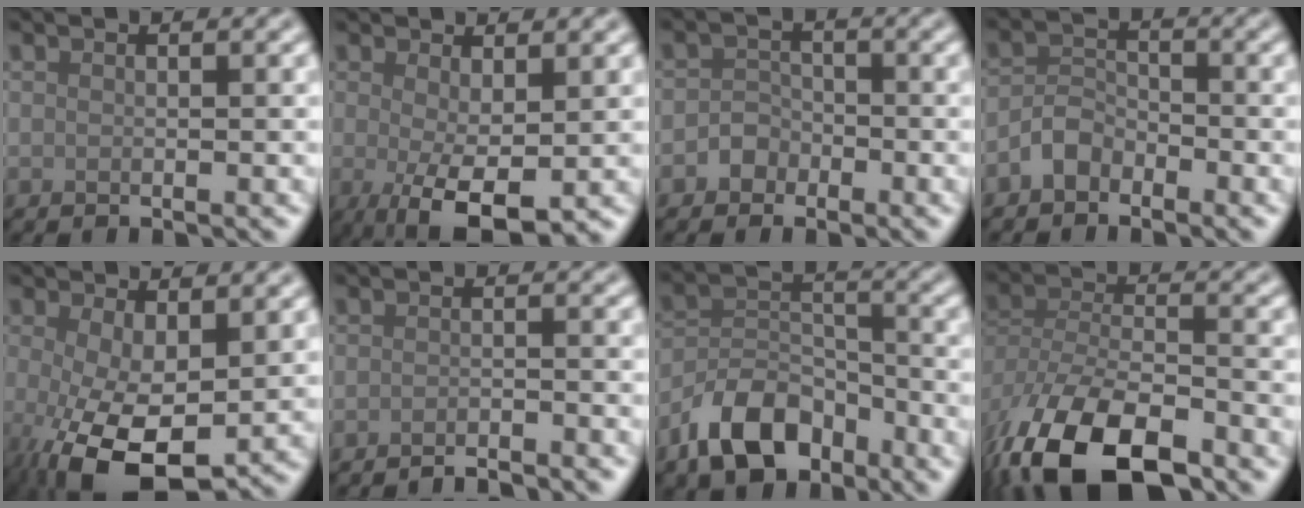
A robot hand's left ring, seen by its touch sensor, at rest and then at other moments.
{"total": 5.1, "force": [-0.7, 1.7, 4.7], "torque": [-0.087, -0.013, -0.010]}
{"total": 1.8, "force": [-1.0, 1.5, 0.2], "torque": [0.004, 0.009, -0.020]}
{"total": 2.2, "force": [-1.6, 1.3, 0.7], "torque": [-0.010, 0.011, -0.037]}
{"total": 8.8, "force": [-2.4, 3.9, 7.6], "torque": [-0.157, -0.023, -0.034]}
{"total": 2.6, "force": [-2.4, 0.3, 0.9], "torque": [-0.001, 0.002, -0.036]}
{"total": 7.2, "force": [-4.7, 4.1, 3.7], "torque": [-0.061, 0.000, -0.095]}
{"total": 12.9, "force": [-8.1, 6.0, 8.1], "torque": [-0.177, -0.022, -0.147]}